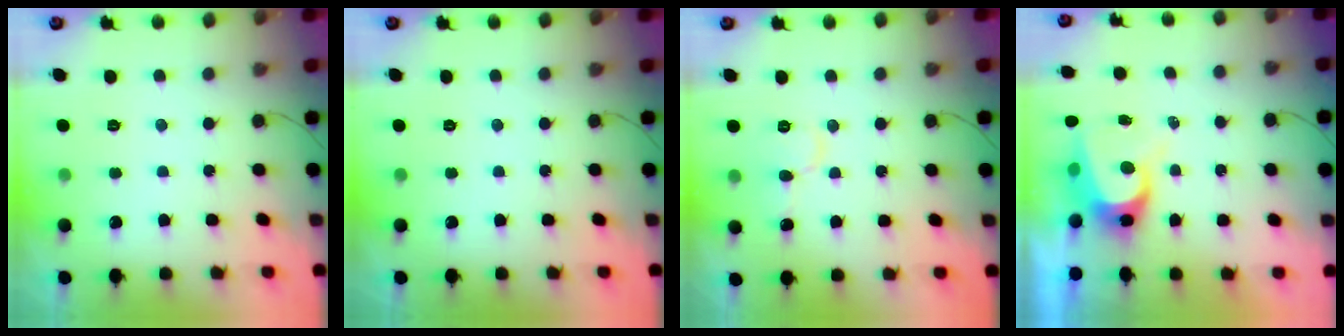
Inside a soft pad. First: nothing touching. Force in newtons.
{"total": 0.0}
{"total": 7.3, "press": 7.3, "slide": 1.0}
{"total": 8.3, "press": 8.2, "slide": 0.6}